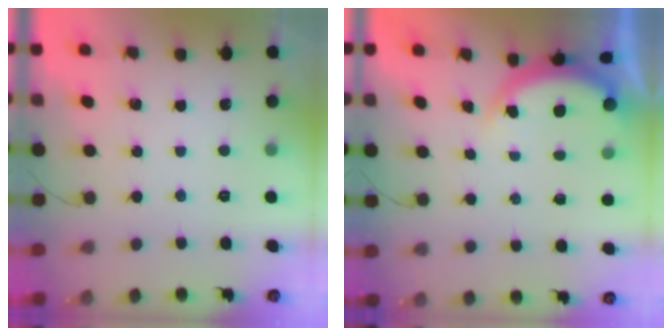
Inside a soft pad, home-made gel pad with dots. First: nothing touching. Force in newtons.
{"total": 4.4, "press": 4.4, "slide": 0.3}